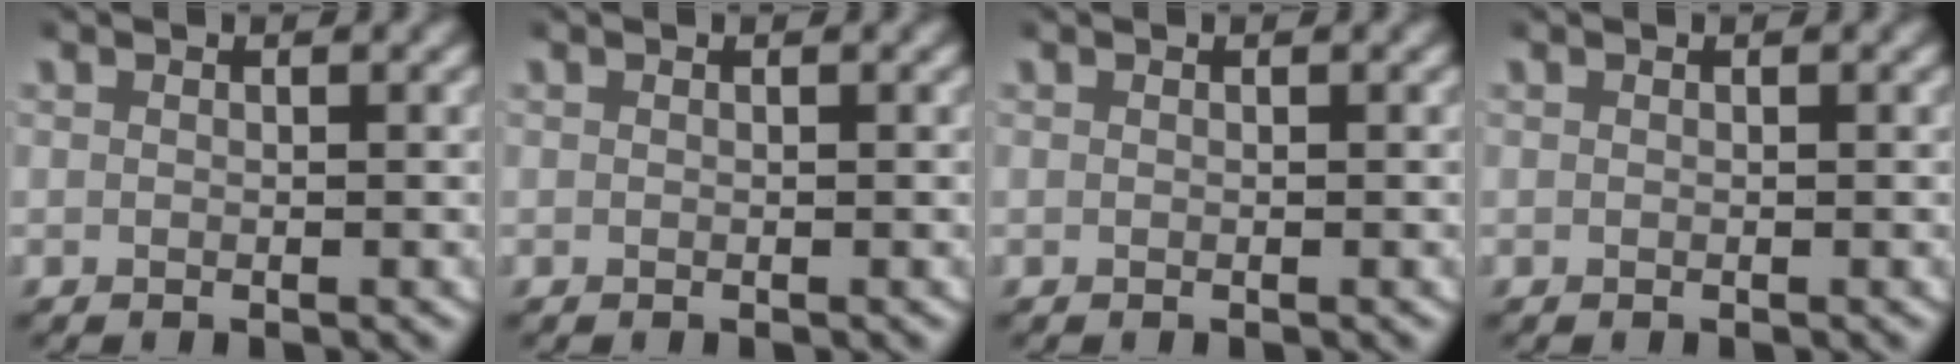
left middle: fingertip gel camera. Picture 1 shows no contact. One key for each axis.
{"total": 0.0}
{"total": 0.0}
{"total": 0.0}